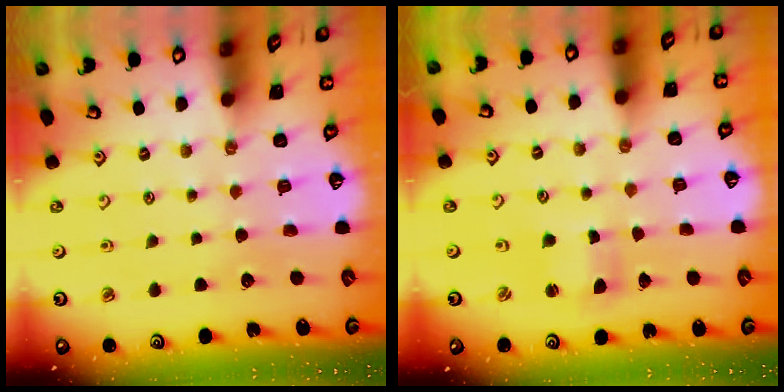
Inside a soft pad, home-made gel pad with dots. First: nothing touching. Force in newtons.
{"total": 2.9, "press": 2.9, "slide": 0.3}